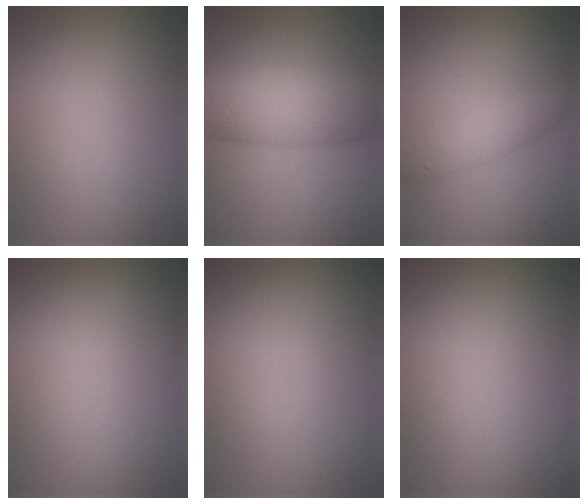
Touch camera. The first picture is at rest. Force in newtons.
{"total": 8.2, "press": 8.2, "slide": 0.0}
{"total": 2.4, "press": 2.4, "slide": 0.1}
{"total": 0.0}
{"total": 0.0}
{"total": 0.0}